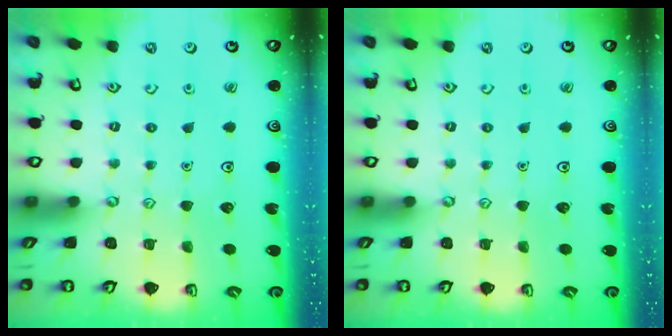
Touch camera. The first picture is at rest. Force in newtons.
{"total": 0.0}